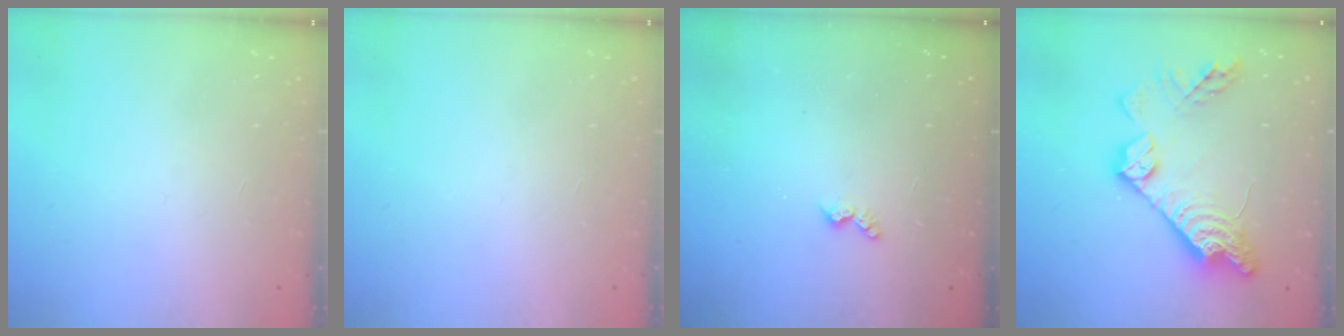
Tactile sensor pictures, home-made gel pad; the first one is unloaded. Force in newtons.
{"total": 0.0}
{"total": 3.7, "press": 3.6, "slide": 0.7}
{"total": 18.6, "press": 18.6, "slide": 1.5}